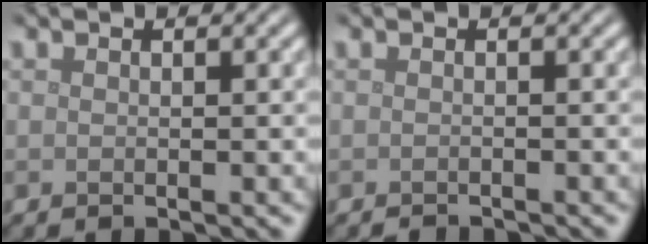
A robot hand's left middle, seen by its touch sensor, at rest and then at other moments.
{"total": 1.1, "force": [-1.1, 0.1, 0.2], "torque": [0.000, -0.003, -0.017]}